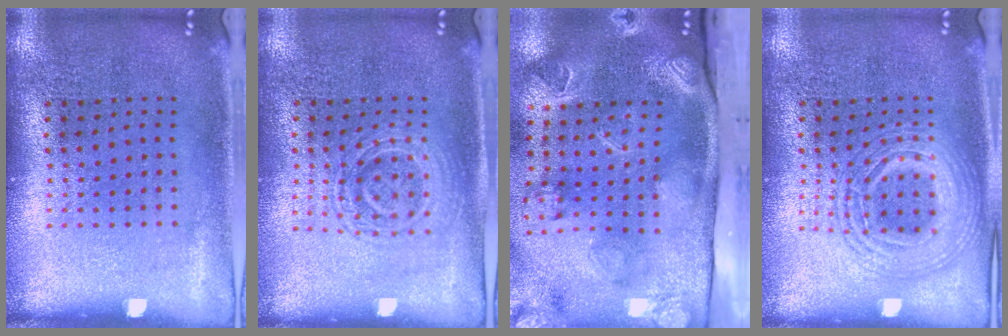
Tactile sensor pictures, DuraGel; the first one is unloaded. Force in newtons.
{"total": 1.4, "press": 1.3, "slide": 0.4}
{"total": 4.3, "press": 3.2, "slide": 2.8}
{"total": 2.8, "press": 2.8, "slide": 0.3}